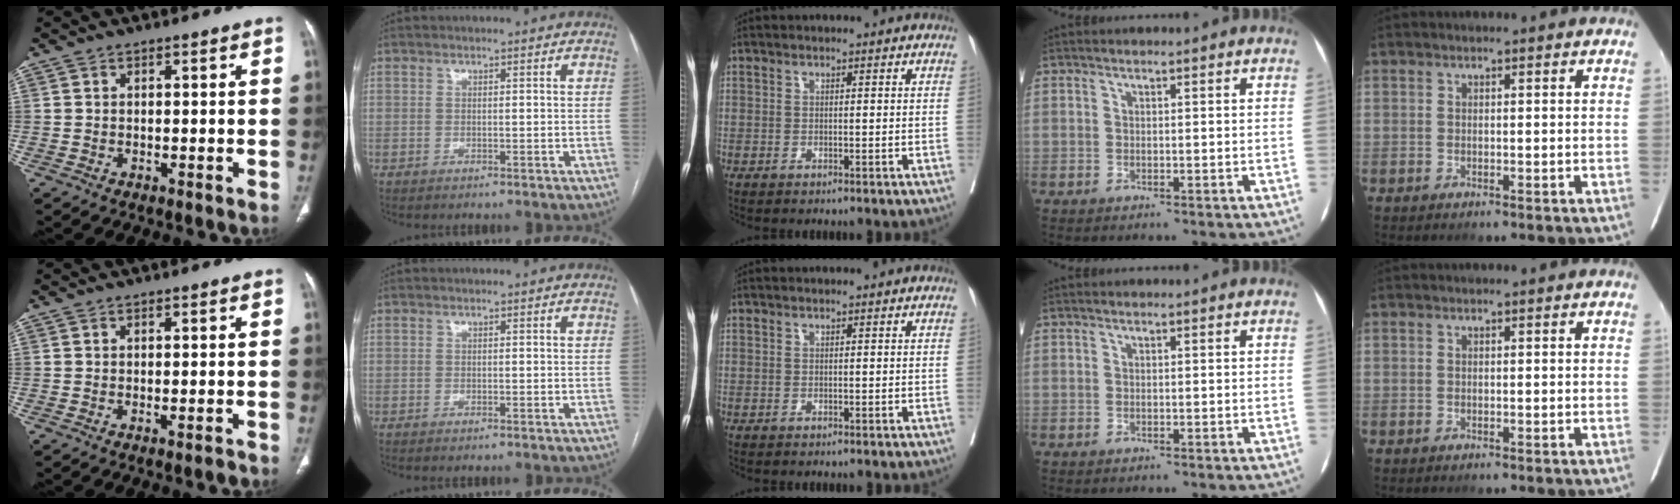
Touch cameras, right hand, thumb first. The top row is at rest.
{"thumb": {"total": 1.3, "force": [-0.9, 0.2, 1.0], "torque": [-0.019, 0.001, -0.009]}, "index": {"total": 0.6, "force": [-0.4, 0.1, 0.4], "torque": [-0.010, -0.002, -0.004]}}